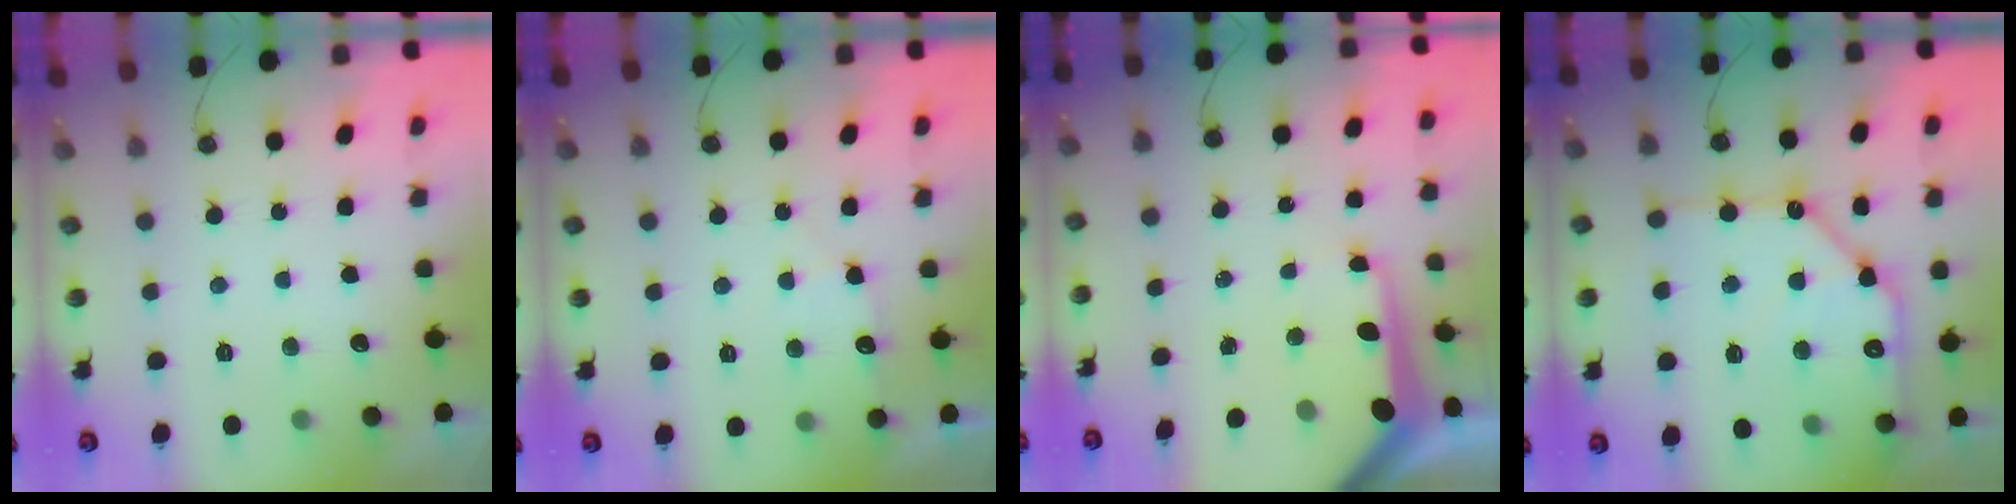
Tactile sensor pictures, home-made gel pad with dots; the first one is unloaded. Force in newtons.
{"total": 5.5, "press": 5.5, "slide": 0.6}
{"total": 11.8, "press": 11.8, "slide": 1.1}
{"total": 18.8, "press": 18.7, "slide": 1.0}